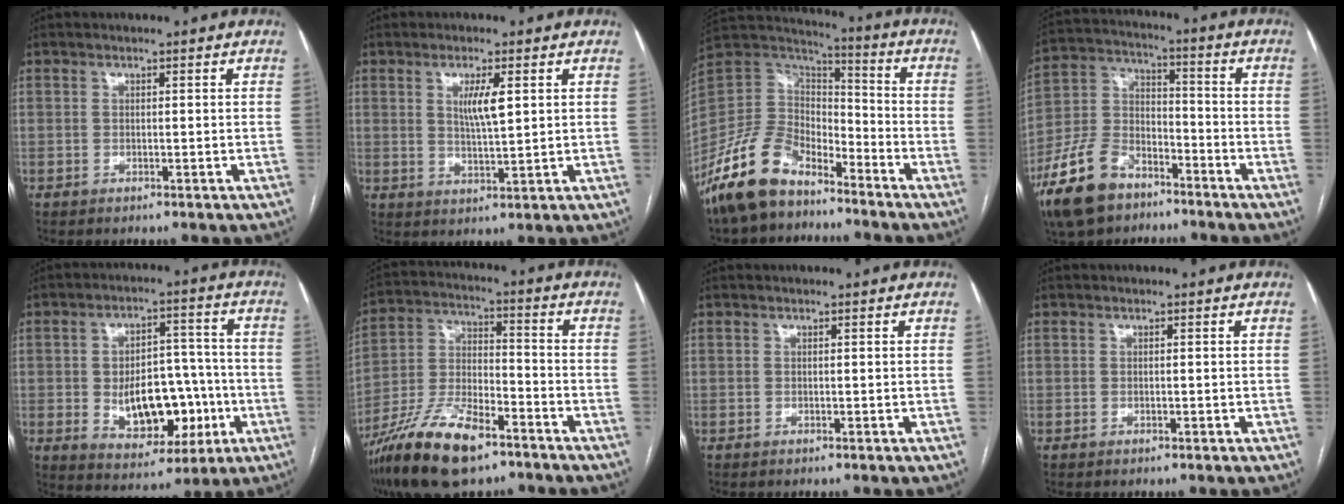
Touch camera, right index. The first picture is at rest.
{"total": 4.6, "force": [1.5, 0.6, 4.3], "torque": [-0.079, -0.004, 0.028]}
{"total": 14.1, "force": [-10.6, 7.1, 6.0], "torque": [-0.135, 0.030, -0.205]}
{"total": 13.8, "force": [-9.2, 7.6, 6.8], "torque": [-0.157, 0.008, -0.172]}
{"total": 13.8, "force": [-2.7, 8.1, 10.9], "torque": [-0.168, 0.019, -0.026]}
{"total": 16.1, "force": [-10.8, 5.1, 10.8], "torque": [-0.224, -0.008, -0.198]}
{"total": 0.0}
{"total": 0.0}